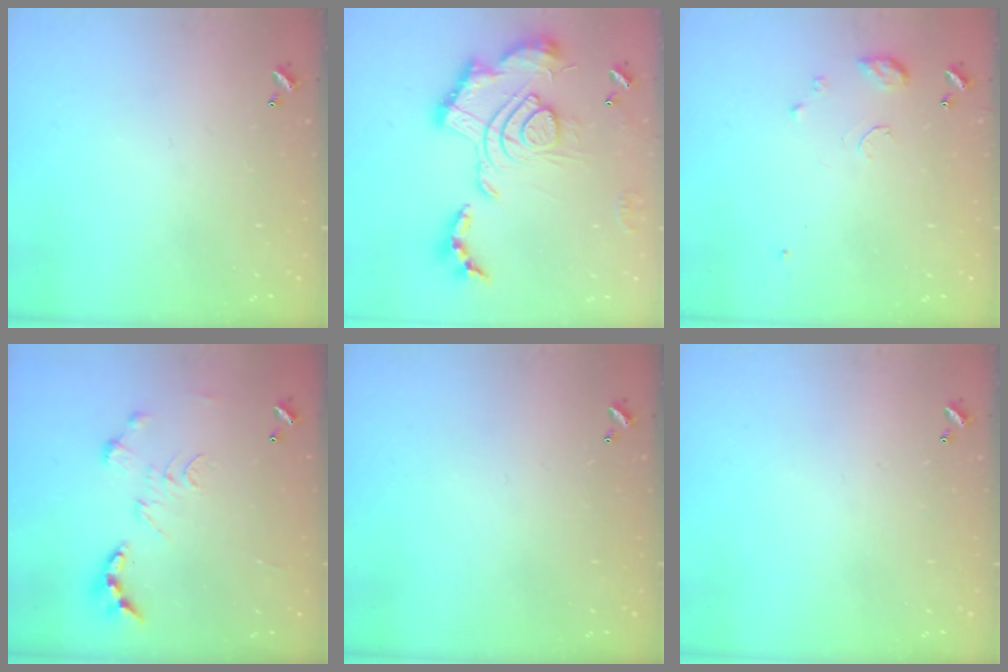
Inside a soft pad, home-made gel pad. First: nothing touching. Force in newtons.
{"total": 2.5, "press": 1.9, "slide": 1.7}
{"total": 7.9, "press": 7.8, "slide": 0.8}
{"total": 0.0}
{"total": 0.0}
{"total": 0.0}